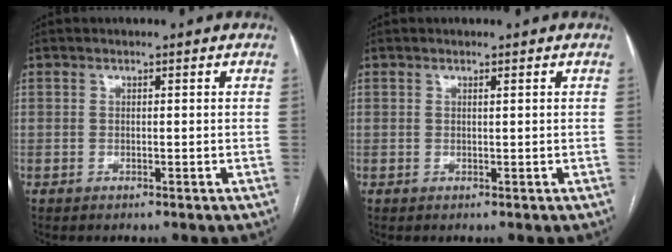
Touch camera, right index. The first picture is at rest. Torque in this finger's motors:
{"motor_torque": [-0.45, 0.29, -0.08, -0.01]}